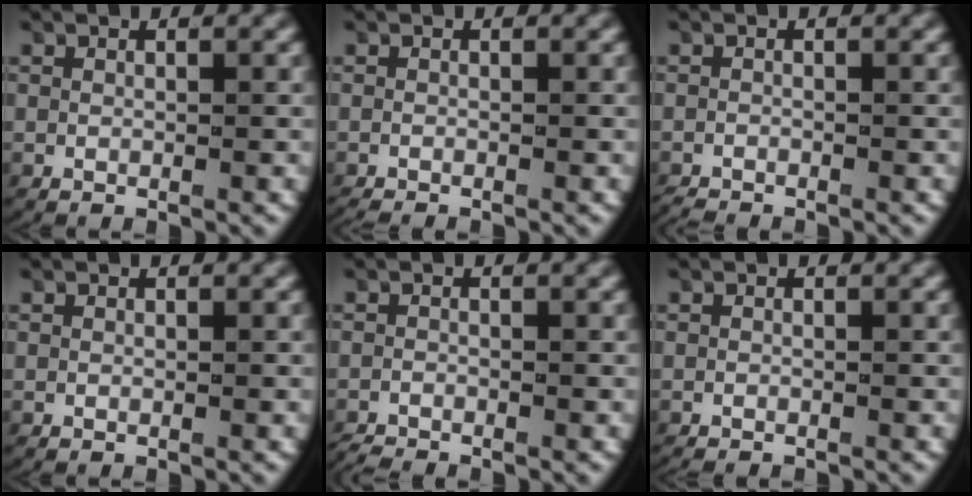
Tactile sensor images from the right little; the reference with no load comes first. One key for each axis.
{"total": 1.4, "fx": -1.4, "fy": 0.3, "fz": 0.2, "tx": -0.007, "ty": -0.009, "tz": -0.021}
{"total": 1.3, "fx": -1.3, "fy": 0.1, "fz": 0.1, "tx": -0.009, "ty": -0.010, "tz": -0.020}
{"total": 0.0}
{"total": 1.6, "fx": -1.6, "fy": 0.2, "fz": 0.1, "tx": -0.010, "ty": -0.010, "tz": -0.026}
{"total": 1.0, "fx": -1.0, "fy": 0.1, "fz": 0.1, "tx": -0.006, "ty": -0.006, "tz": -0.014}